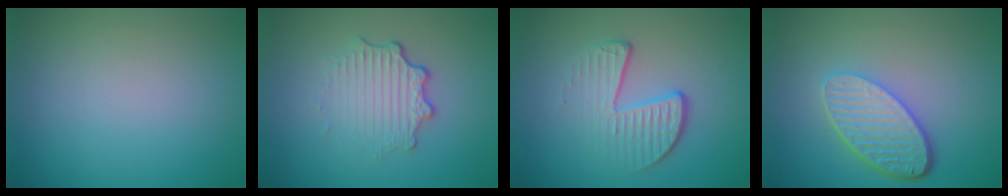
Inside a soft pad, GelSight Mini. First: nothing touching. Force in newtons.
{"total": 3.2, "press": 2.5, "slide": 2.1}
{"total": 4.0, "press": 2.7, "slide": 2.9}
{"total": 5.3, "press": 3.9, "slide": 3.6}